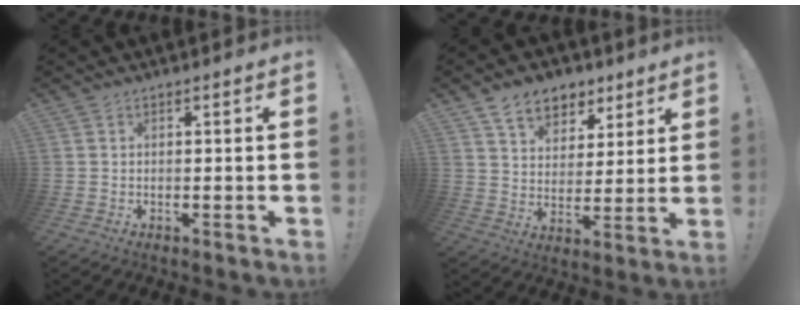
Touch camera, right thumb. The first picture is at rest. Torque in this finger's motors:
{"motor_torque": [0.04, 2.02, 0.73, 0.55, -0.01]}